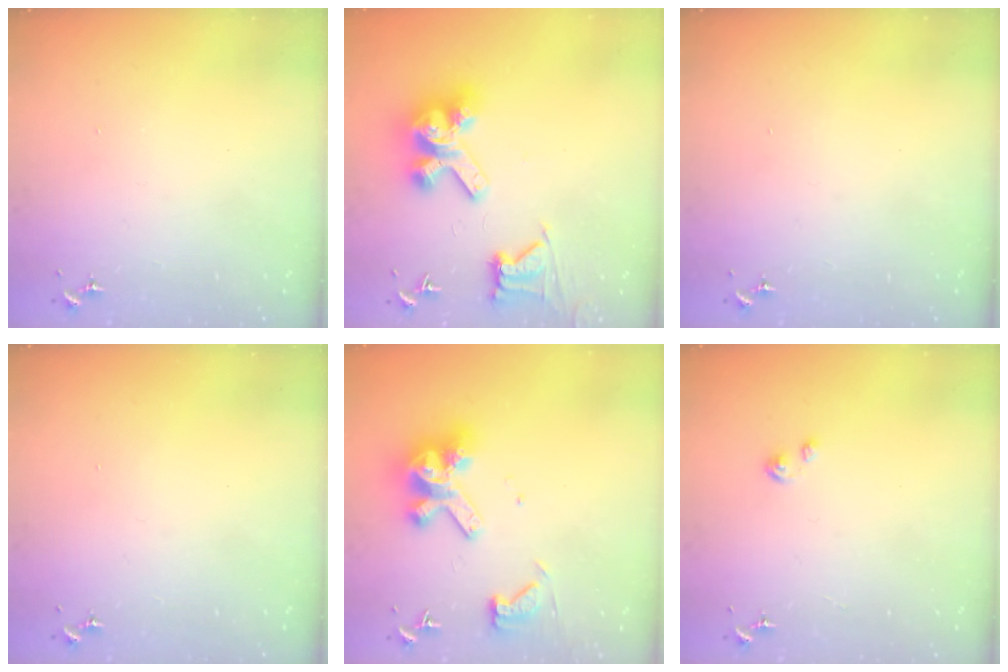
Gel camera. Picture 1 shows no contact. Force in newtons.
{"total": 14.3, "press": 14.3, "slide": 1.6}
{"total": 0.0}
{"total": 0.0}
{"total": 14.7, "press": 14.6, "slide": 1.8}
{"total": 2.7, "press": 2.7, "slide": 0.3}